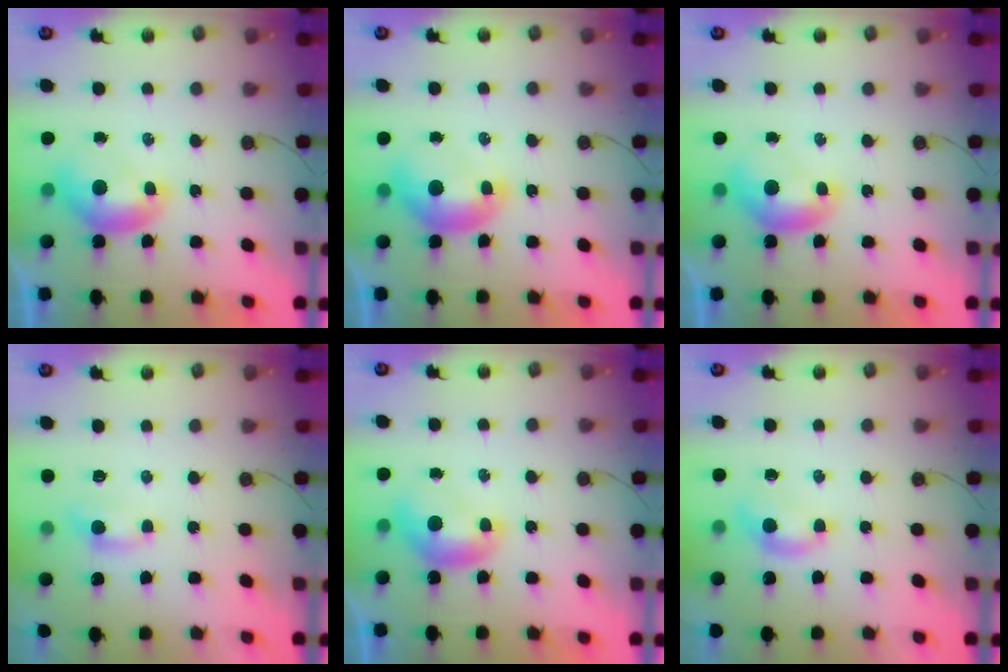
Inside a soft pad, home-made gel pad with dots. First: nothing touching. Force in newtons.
{"total": 1.3, "press": 1.1, "slide": 0.6}
{"total": 0.0}
{"total": 1.3, "press": 1.2, "slide": 0.4}
{"total": 0.0}
{"total": 0.6, "press": 0.4, "slide": 0.4}